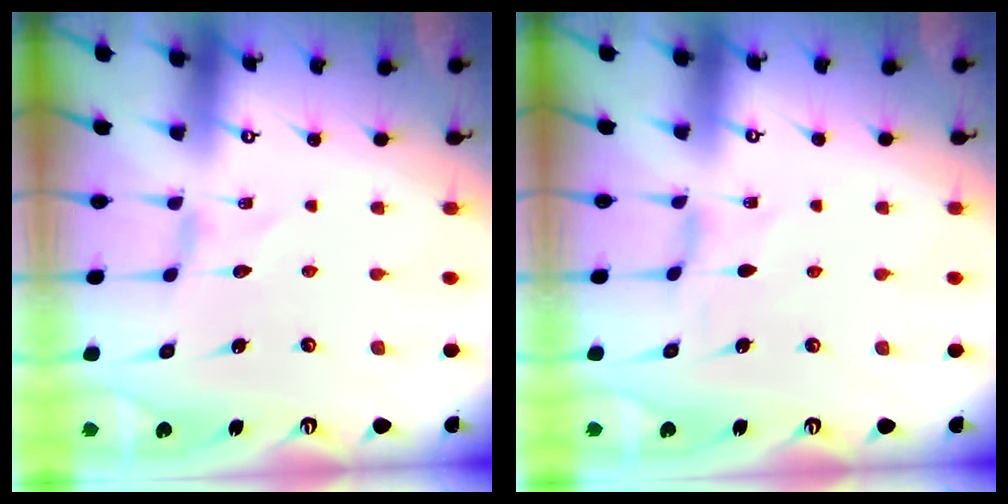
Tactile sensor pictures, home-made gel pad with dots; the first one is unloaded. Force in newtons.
{"total": 1.5, "press": 1.5, "slide": 0.3}